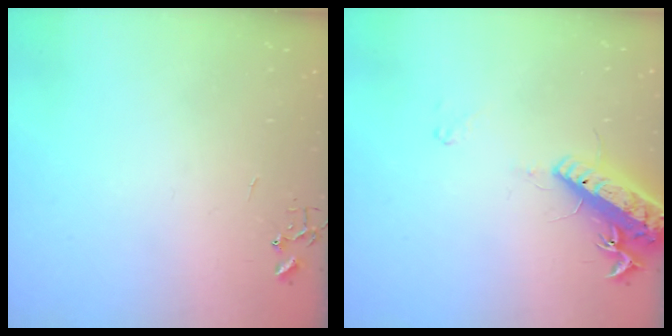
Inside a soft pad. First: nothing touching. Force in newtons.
{"total": 15.7, "press": 15.3, "slide": 3.5}